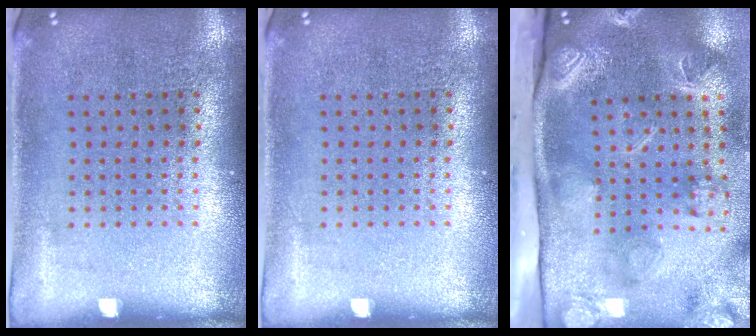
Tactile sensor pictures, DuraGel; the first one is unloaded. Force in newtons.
{"total": 0.0}
{"total": 4.5, "press": 3.2, "slide": 3.2}